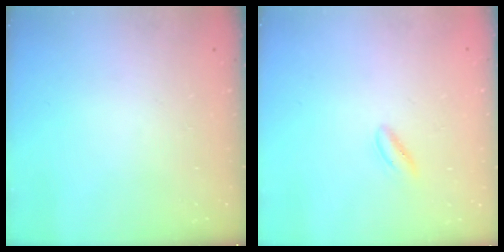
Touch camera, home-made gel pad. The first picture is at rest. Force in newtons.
{"total": 2.6, "press": 2.5, "slide": 0.8}